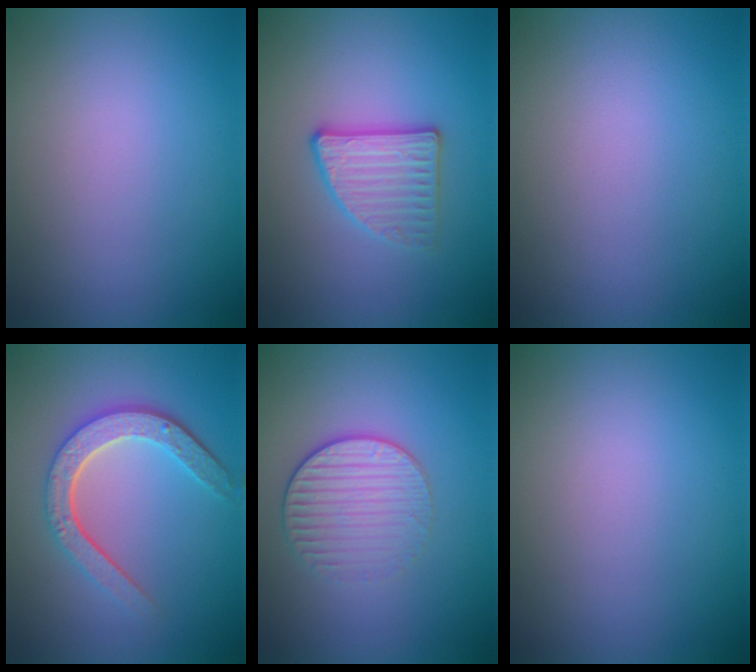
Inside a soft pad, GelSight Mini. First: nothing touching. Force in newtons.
{"total": 2.9, "press": 2.8, "slide": 0.7}
{"total": 0.0}
{"total": 4.8, "press": 3.6, "slide": 3.2}
{"total": 3.0, "press": 2.7, "slide": 1.3}
{"total": 0.0}